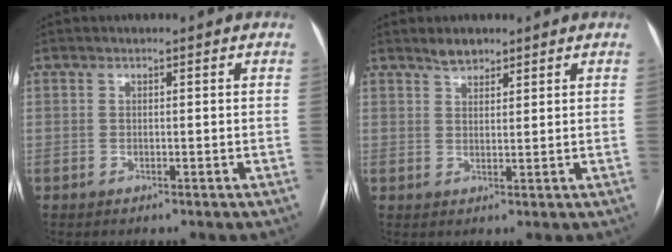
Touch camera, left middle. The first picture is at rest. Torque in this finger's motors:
{"motor_torque": [-0.02, -0.02, -0.02, 0.00]}